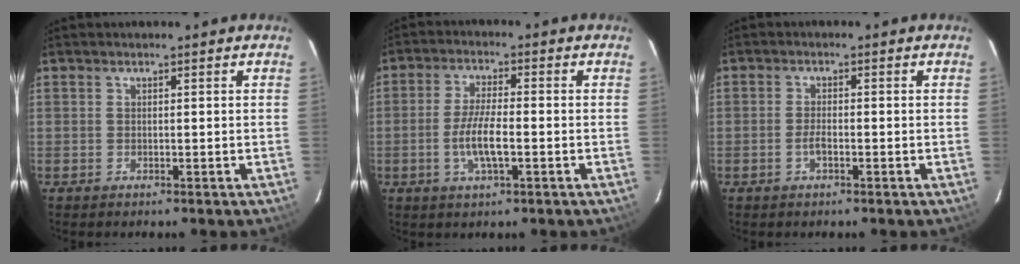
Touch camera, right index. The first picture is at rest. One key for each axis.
{"total": 7.8, "fx": -2.1, "fy": 1.9, "fz": 7.2, "tx": -0.146, "ty": 0.000, "tz": -0.043}
{"total": 2.1, "fx": -0.9, "fy": 0.7, "fz": 1.8, "tx": -0.042, "ty": 0.003, "tz": -0.020}